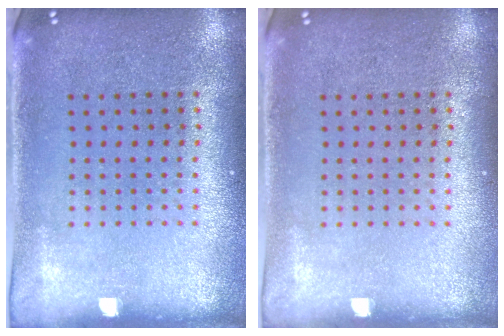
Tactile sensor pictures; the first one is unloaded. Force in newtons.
{"total": 0.0}